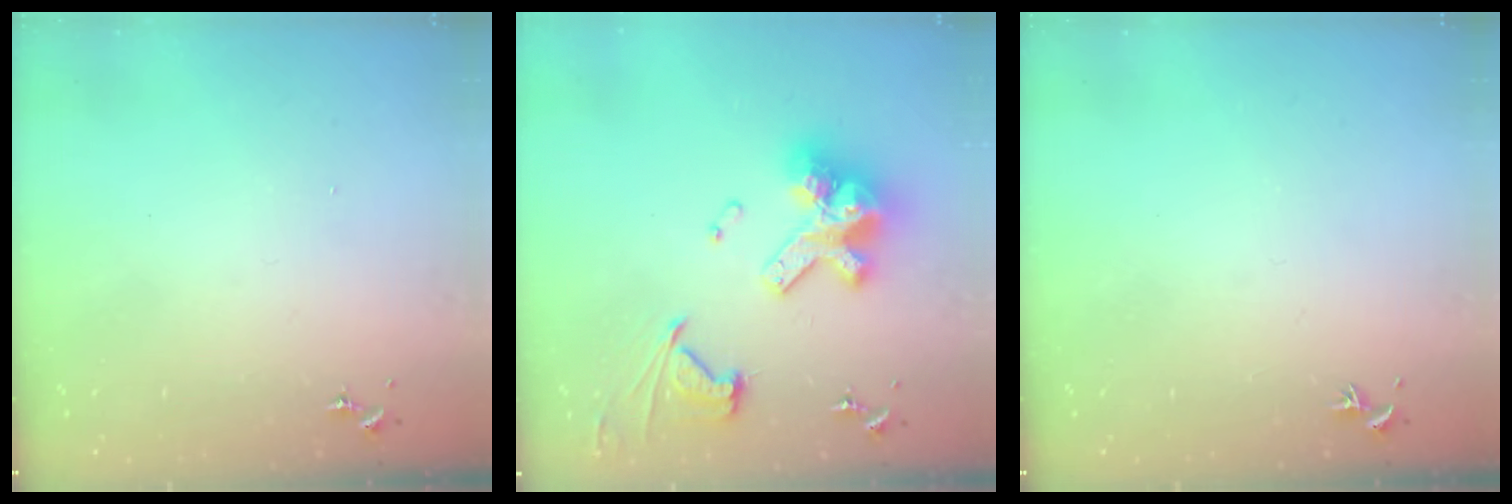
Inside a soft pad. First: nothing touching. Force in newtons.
{"total": 18.5, "press": 18.3, "slide": 2.2}
{"total": 0.0}